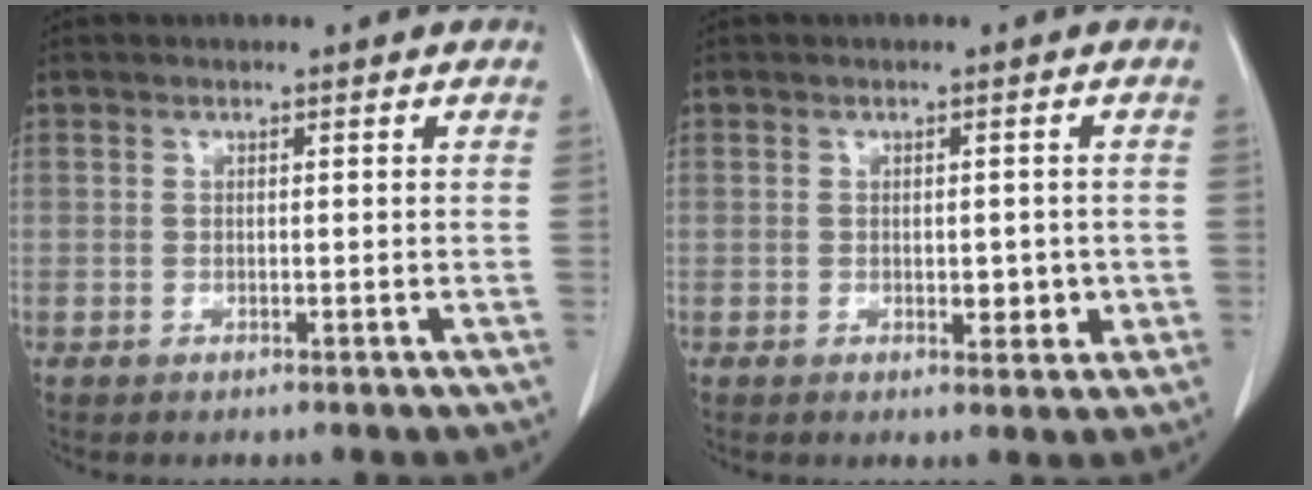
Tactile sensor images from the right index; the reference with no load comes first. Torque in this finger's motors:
{"motor_torque": [0.02, 0.09, 0.04, 0.01]}